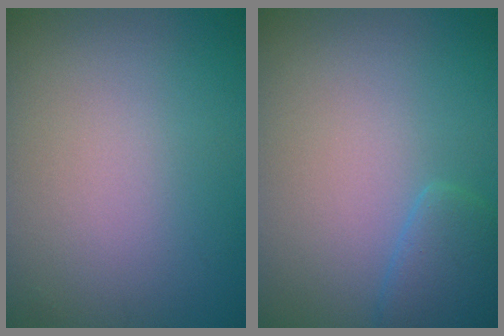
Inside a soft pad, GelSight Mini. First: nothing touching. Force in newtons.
{"total": 2.3, "press": 2.3, "slide": 0.1}